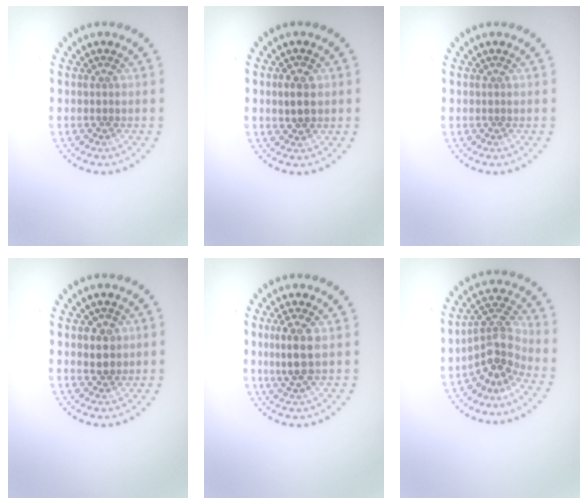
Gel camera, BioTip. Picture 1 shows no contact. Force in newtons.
{"total": 2.3, "press": 2.3, "slide": 0.3}
{"total": 0.0}
{"total": 1.6, "press": 1.5, "slide": 0.4}
{"total": 2.9, "press": 2.7, "slide": 1.1}
{"total": 4.0, "press": 2.8, "slide": 2.8}